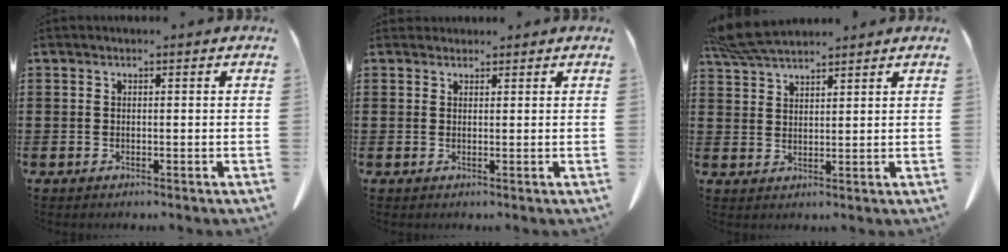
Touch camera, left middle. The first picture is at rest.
{"total": 1.3, "force": [1.2, 0.5, 0.0], "torque": [-0.004, 0.000, 0.026]}
{"total": 6.1, "force": [5.5, 1.1, 2.5], "torque": [-0.067, -0.010, 0.105]}